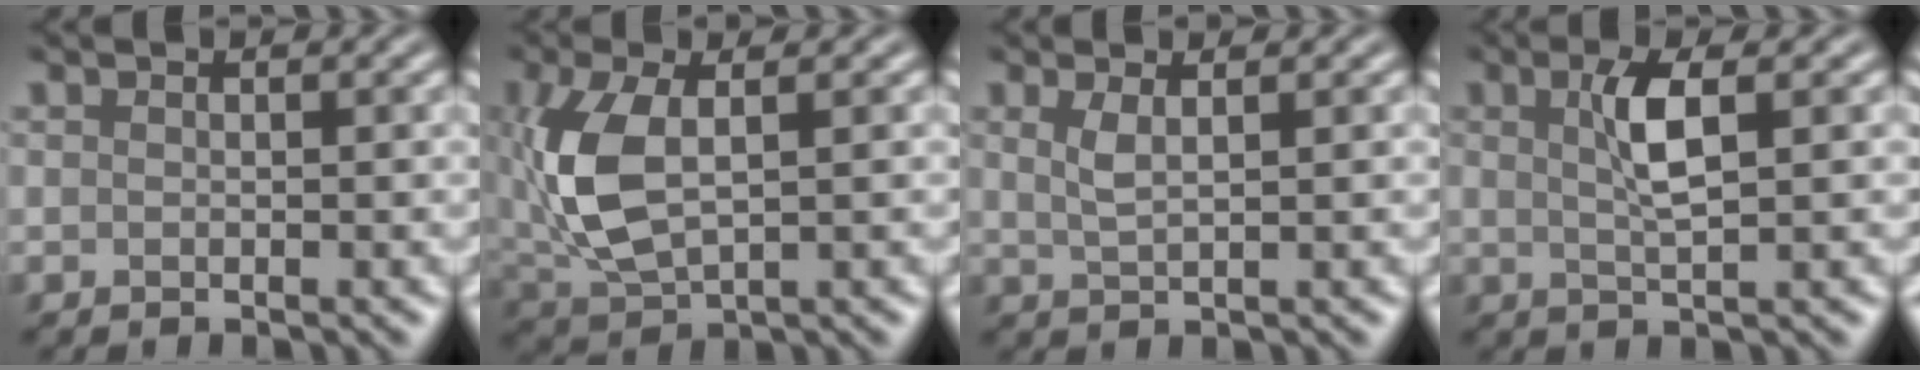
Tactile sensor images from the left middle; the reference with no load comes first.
{"total": 6.7, "force": [0.7, 3.3, 5.7], "torque": [-0.146, 0.003, 0.018]}
{"total": 1.9, "force": [0.9, 0.6, 1.6], "torque": [-0.030, -0.001, 0.017]}
{"total": 3.3, "force": [1.0, 0.8, 3.1], "torque": [-0.061, 0.004, 0.016]}